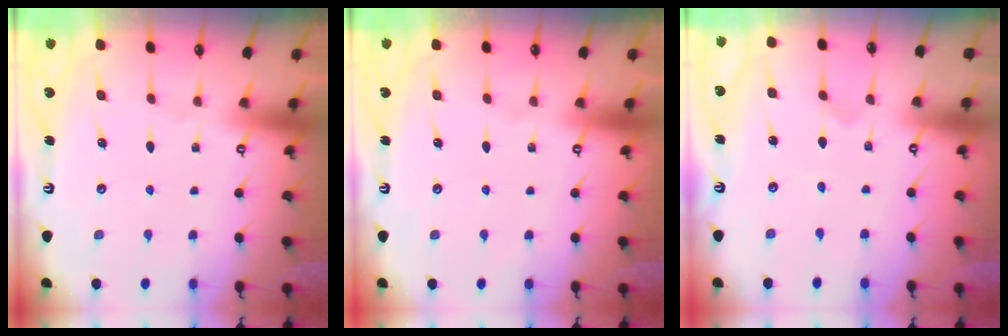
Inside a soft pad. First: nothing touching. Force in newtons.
{"total": 0.0}
{"total": 0.0}